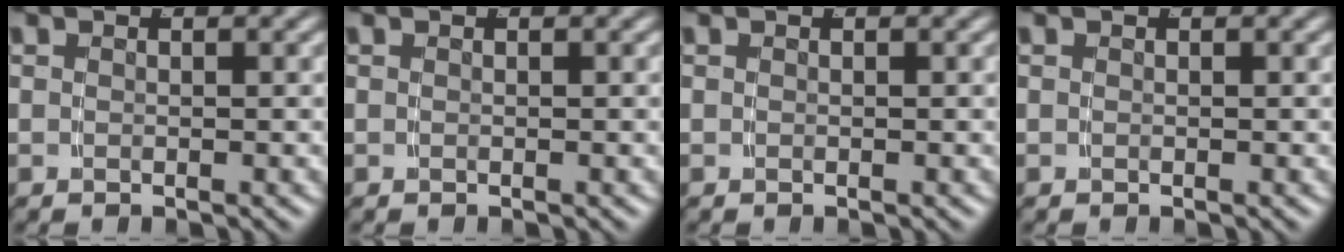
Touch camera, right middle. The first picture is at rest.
{"total": 0.0}
{"total": 0.0}
{"total": 0.0}